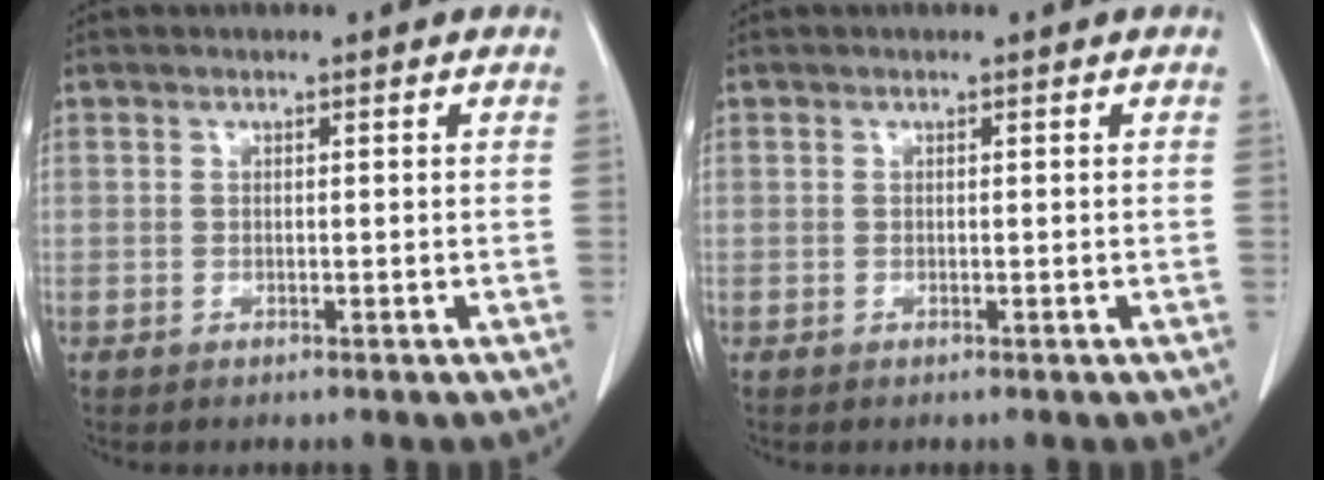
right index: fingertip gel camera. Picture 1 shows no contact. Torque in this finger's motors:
{"motor_torque": [0.00, 0.00, 0.00, 0.00]}